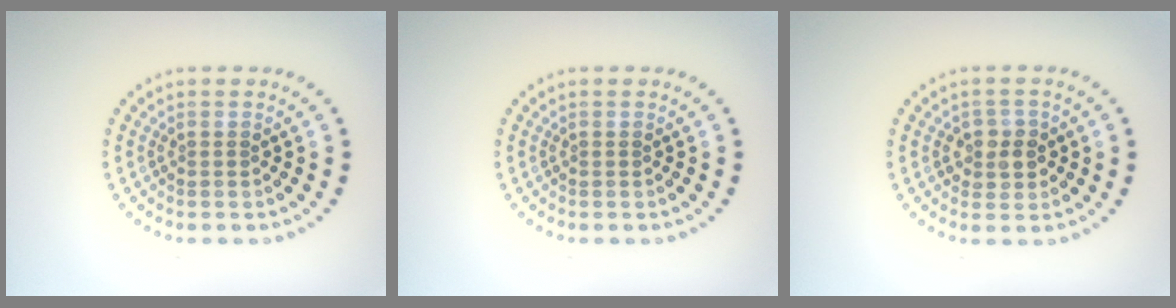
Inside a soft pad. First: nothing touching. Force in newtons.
{"total": 0.0}
{"total": 2.2, "press": 2.1, "slide": 0.6}